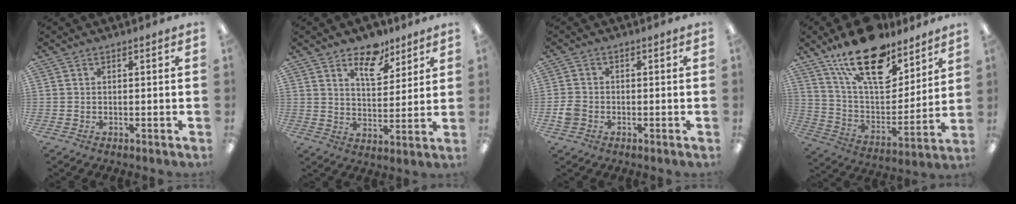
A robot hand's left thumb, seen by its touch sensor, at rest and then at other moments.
{"total": 10.3, "force": [7.2, 5.1, 5.3], "torque": [-0.060, -0.043, 0.122]}
{"total": 3.0, "force": [-1.1, 2.4, 1.4], "torque": [-0.022, 0.007, -0.020]}
{"total": 21.6, "force": [14.8, 9.5, 12.5], "torque": [-0.213, -0.091, 0.262]}